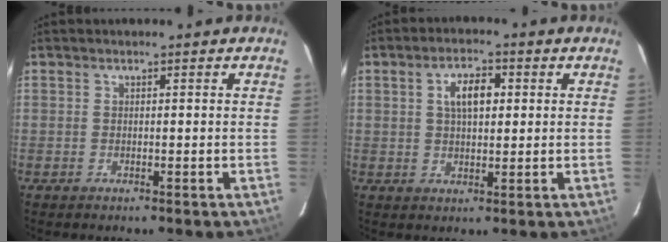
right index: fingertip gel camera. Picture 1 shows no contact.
{"total": 5.6, "force": [1.5, 2.7, 4.6], "torque": [-0.081, 0.013, 0.027]}